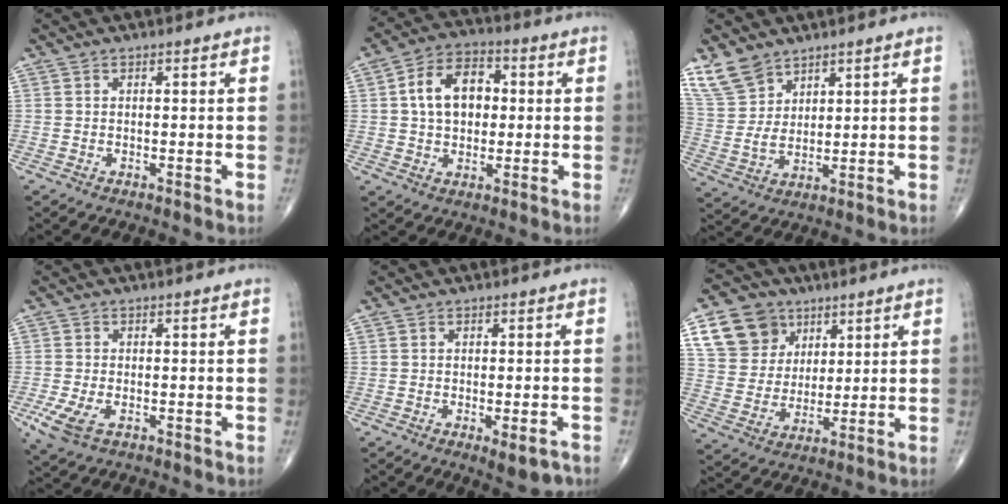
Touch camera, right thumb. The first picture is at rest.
{"total": 11.2, "force": [1.4, 7.6, 8.1], "torque": [-0.115, 0.018, 0.018]}
{"total": 8.1, "force": [6.0, 4.5, 2.9], "torque": [-0.053, -0.020, 0.134]}
{"total": 5.6, "force": [-2.1, 3.0, 4.2], "torque": [-0.099, -0.006, -0.035]}
{"total": 4.2, "force": [-2.0, 1.4, 3.4], "torque": [-0.041, 0.001, -0.019]}
{"total": 13.1, "force": [6.3, 10.5, 4.7], "torque": [-0.054, -0.016, 0.120]}